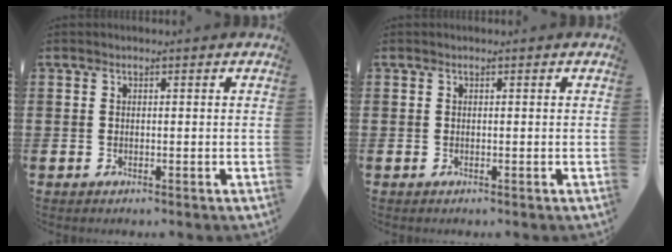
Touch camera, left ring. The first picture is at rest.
{"total": 0.0}